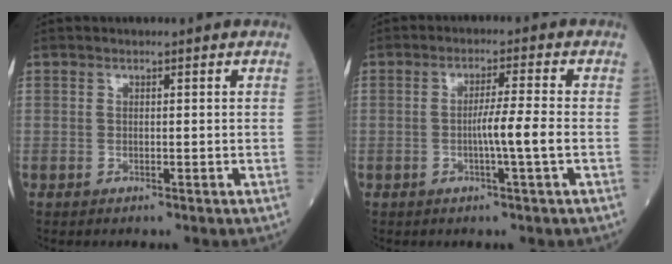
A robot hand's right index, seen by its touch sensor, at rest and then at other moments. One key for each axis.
{"total": 4.5, "fx": -1.0, "fy": -0.9, "fz": 4.3, "tx": -0.074, "ty": -0.001, "tz": -0.018}